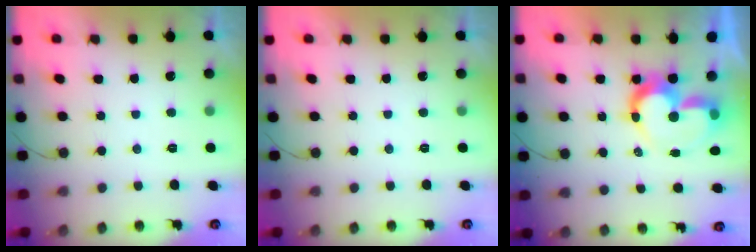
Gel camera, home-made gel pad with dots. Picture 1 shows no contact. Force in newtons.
{"total": 1.7, "press": 1.7, "slide": 0.1}
{"total": 12.2, "press": 12.1, "slide": 1.0}